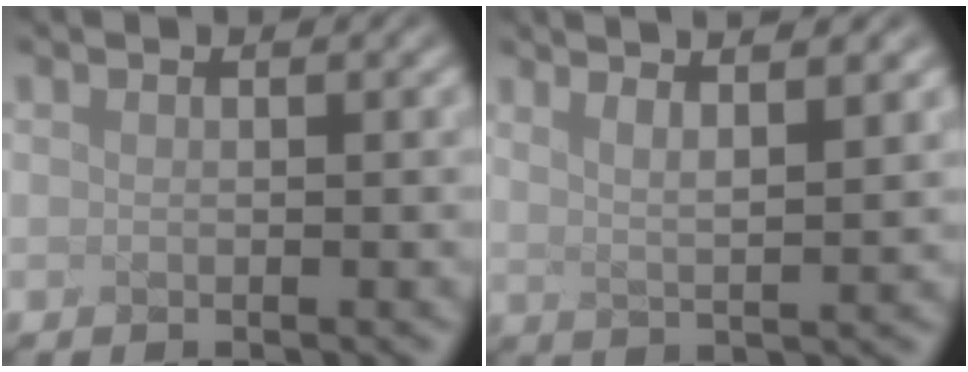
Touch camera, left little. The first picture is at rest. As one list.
[{"total": 3.9, "force": [2.6, 0.0, 2.9], "torque": [-0.071, 0.019, 0.051]}]